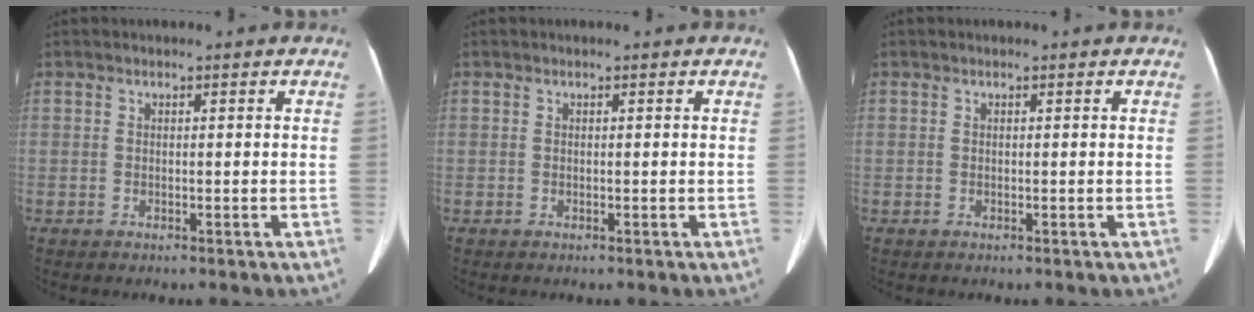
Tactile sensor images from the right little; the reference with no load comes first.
{"total": 0.0}
{"total": 0.0}